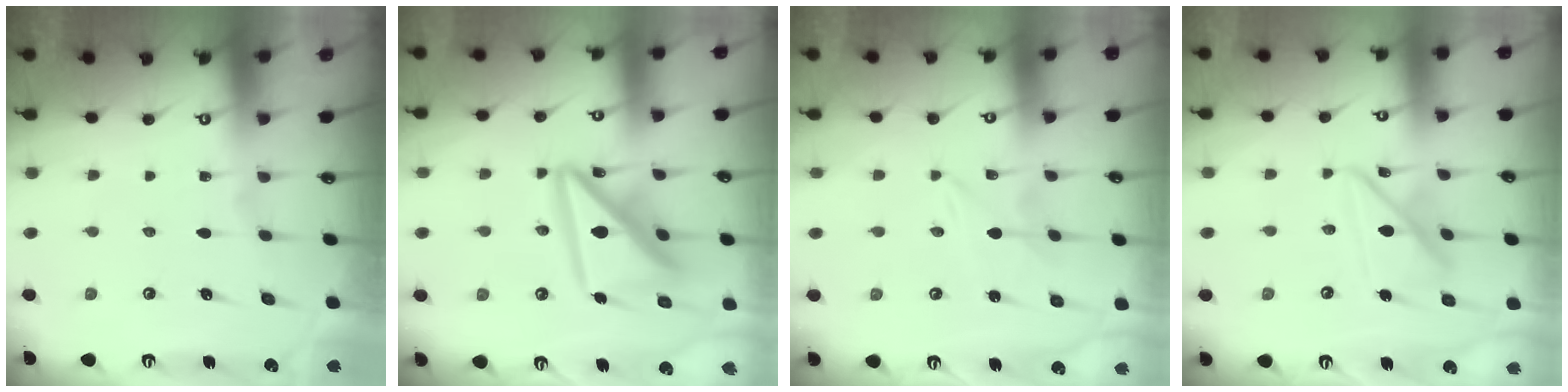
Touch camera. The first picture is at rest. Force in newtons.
{"total": 17.1, "press": 17.0, "slide": 2.2}
{"total": 0.0}
{"total": 13.2, "press": 13.1, "slide": 1.2}